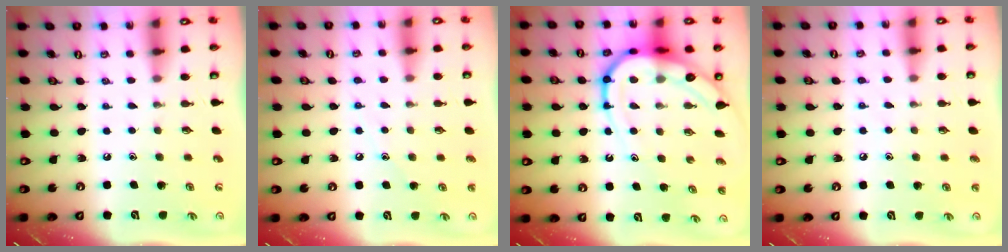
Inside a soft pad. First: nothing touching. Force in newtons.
{"total": 5.8, "press": 5.7, "slide": 0.7}
{"total": 14.4, "press": 14.4, "slide": 1.0}
{"total": 5.6, "press": 5.6, "slide": 0.6}